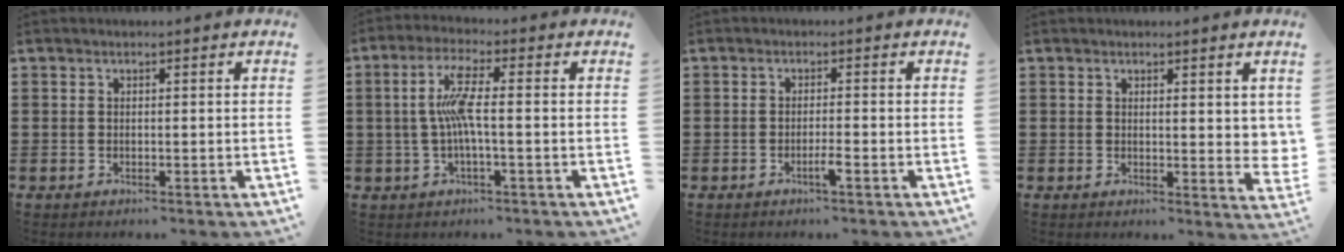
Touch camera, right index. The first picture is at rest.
{"total": 6.3, "force": [-0.4, 0.8, 6.2], "torque": [-0.129, -0.004, -0.017]}
{"total": 2.2, "force": [-1.3, -0.1, 1.8], "torque": [-0.030, -0.002, -0.024]}
{"total": 2.2, "force": [1.4, 0.8, 1.5], "torque": [-0.017, 0.000, 0.023]}